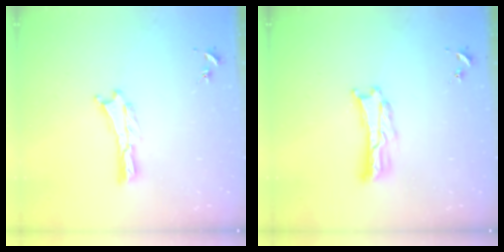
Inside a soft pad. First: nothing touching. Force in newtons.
{"total": 2.8, "press": 2.7, "slide": 0.4}